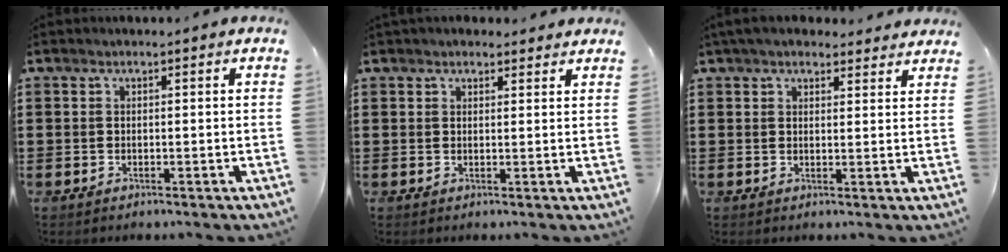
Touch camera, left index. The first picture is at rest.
{"total": 1.8, "force": [1.7, 0.7, 0.2], "torque": [0.000, 0.001, 0.031]}
{"total": 4.0, "force": [3.7, 1.2, 1.3], "torque": [-0.035, -0.003, 0.069]}